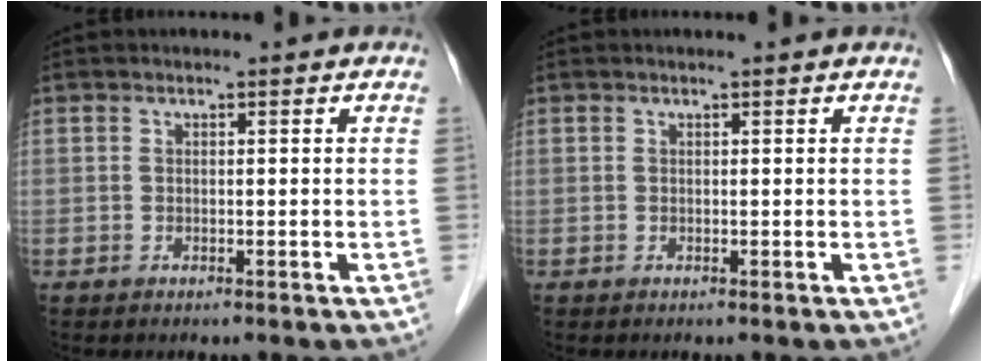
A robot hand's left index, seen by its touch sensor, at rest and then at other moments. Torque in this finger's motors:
{"motor_torque": [-0.13, 0.01, 0.04, 0.01]}